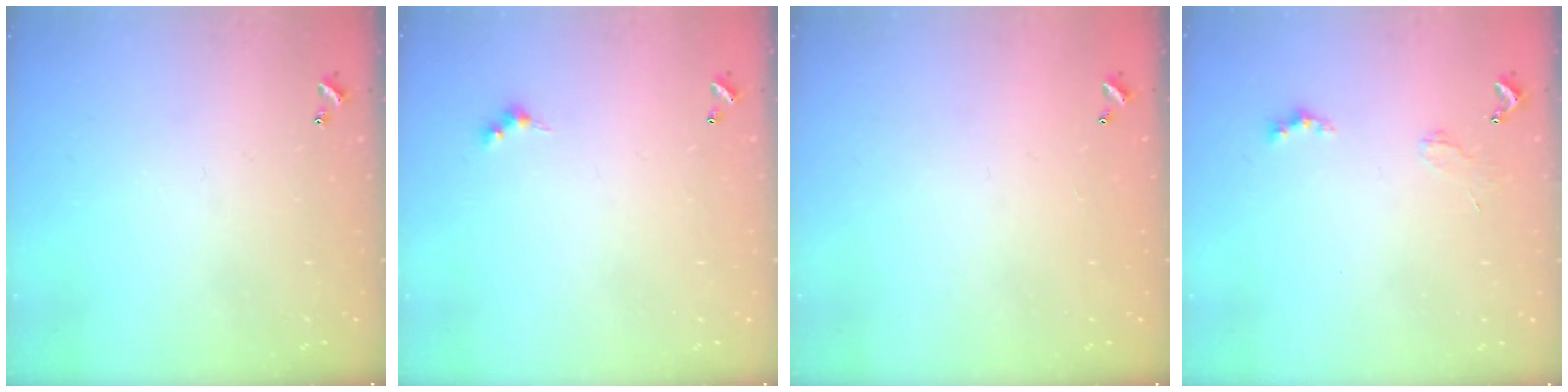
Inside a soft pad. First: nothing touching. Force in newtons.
{"total": 2.4, "press": 2.4, "slide": 0.4}
{"total": 2.8, "press": 2.8, "slide": 0.1}
{"total": 1.5, "press": 1.5, "slide": 0.5}